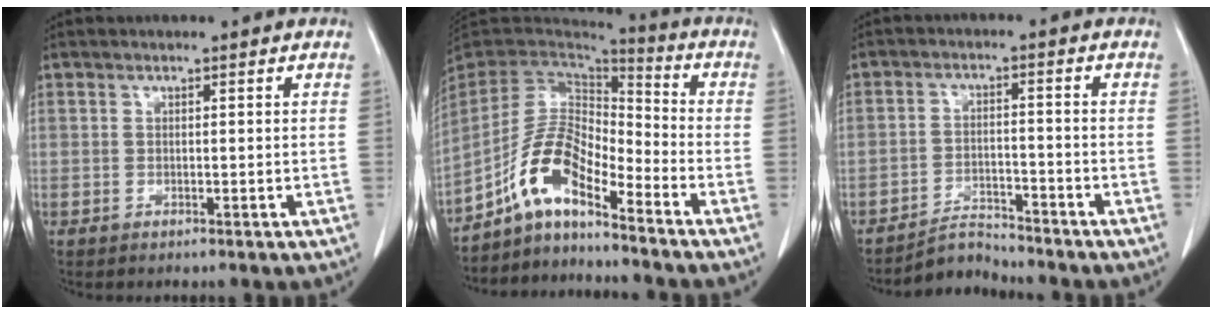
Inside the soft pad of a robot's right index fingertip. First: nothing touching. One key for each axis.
{"total": 10.4, "fx": -6.8, "fy": 2.9, "fz": 7.3, "tx": -0.159, "ty": 0.026, "tz": -0.131}
{"total": 4.1, "fx": -4.0, "fy": 0.0, "fz": -0.8, "tx": 0.012, "ty": -0.005, "tz": -0.067}